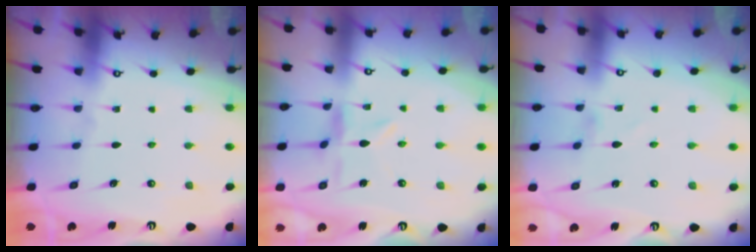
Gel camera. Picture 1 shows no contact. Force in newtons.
{"total": 1.1, "press": 1.1, "slide": 0.2}
{"total": 1.4, "press": 1.4, "slide": 0.1}